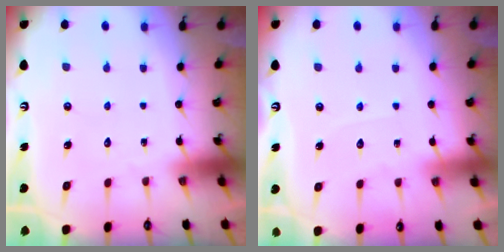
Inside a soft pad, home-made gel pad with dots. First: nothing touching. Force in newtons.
{"total": 2.5, "press": 2.4, "slide": 0.4}